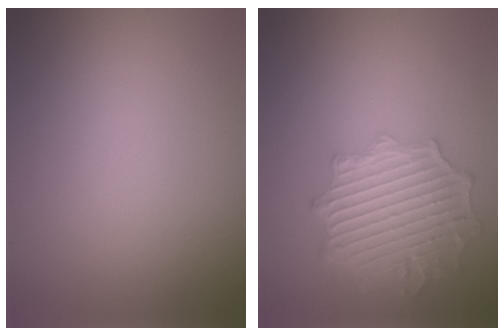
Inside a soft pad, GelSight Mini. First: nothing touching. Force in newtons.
{"total": 6.9, "press": 5.4, "slide": 4.3}